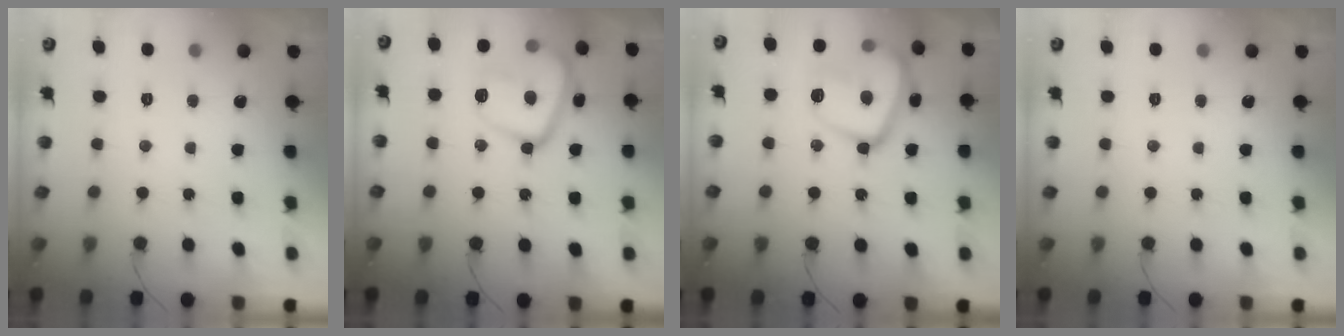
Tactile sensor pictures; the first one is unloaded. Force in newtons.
{"total": 16.0, "press": 16.0, "slide": 1.6}
{"total": 17.4, "press": 17.3, "slide": 1.7}
{"total": 0.0}